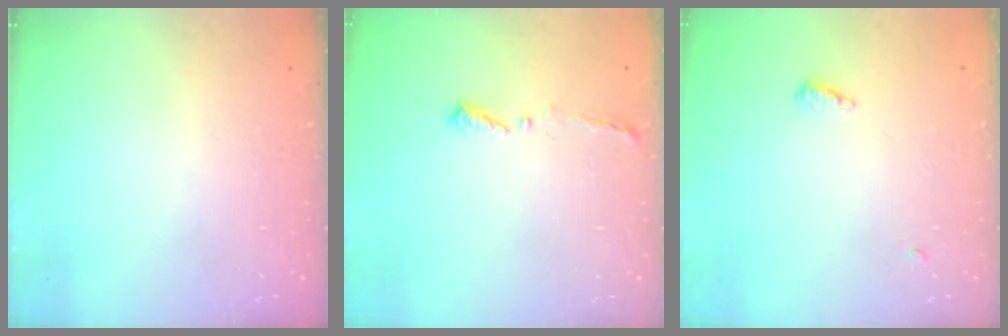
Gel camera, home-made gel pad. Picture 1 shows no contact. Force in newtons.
{"total": 4.4, "press": 4.3, "slide": 0.6}
{"total": 5.5, "press": 5.4, "slide": 1.0}